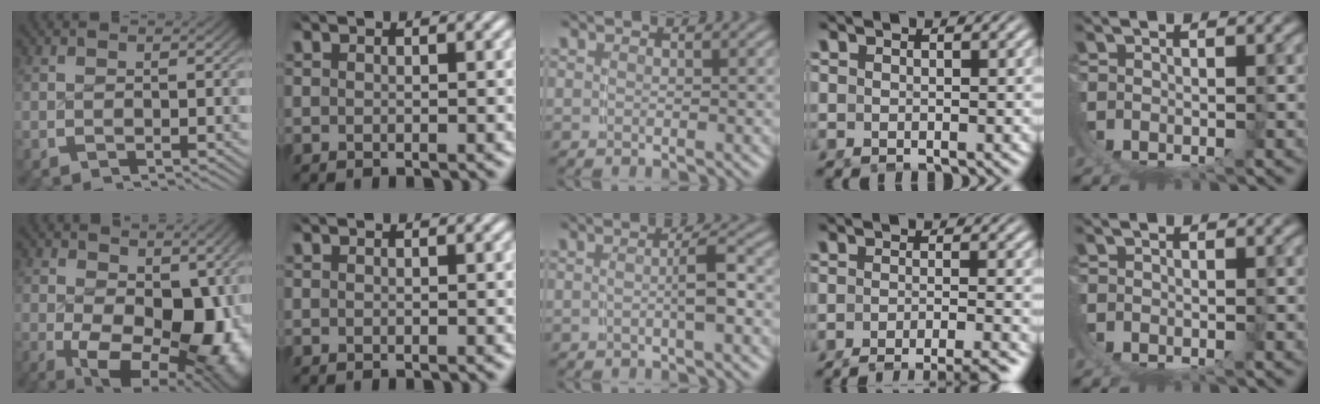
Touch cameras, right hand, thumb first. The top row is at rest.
{"thumb": {"total": 13.0, "force": [-2.1, 8.4, 9.7], "torque": [-0.166, -0.066, 0.002]}, "middle": {"total": 2.4, "force": [-0.7, -0.3, 2.2], "torque": [-0.030, 0.000, -0.009]}, "ring": {"total": 8.4, "force": [-7.7, 1.3, 3.2], "torque": [-0.028, -0.018, -0.110]}}